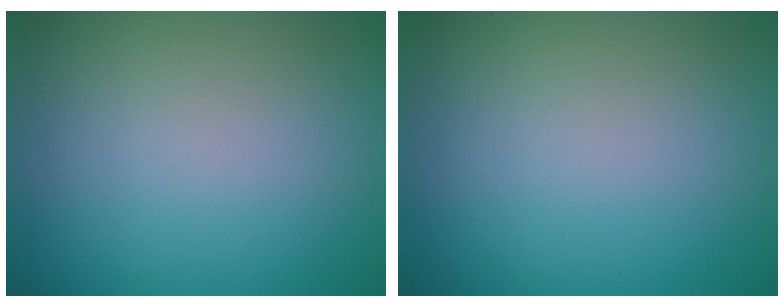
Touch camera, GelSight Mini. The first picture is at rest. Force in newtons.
{"total": 0.0}